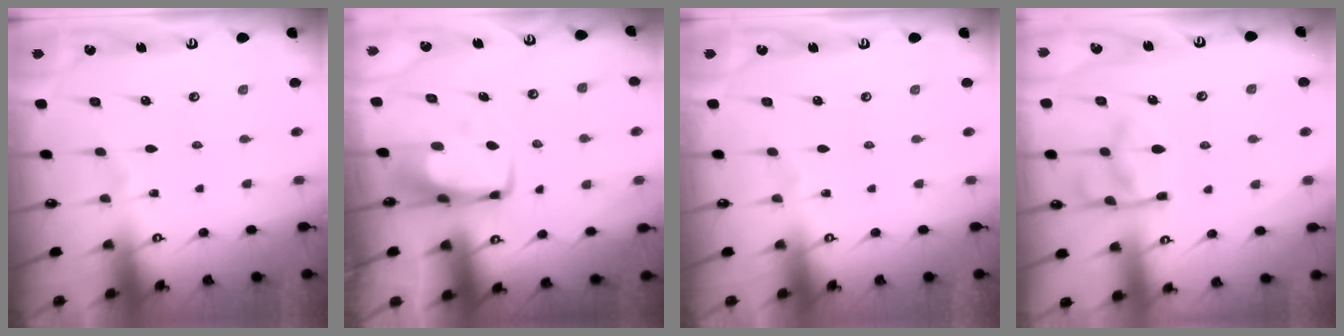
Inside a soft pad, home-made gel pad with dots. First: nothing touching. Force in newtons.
{"total": 3.7, "press": 3.6, "slide": 0.8}
{"total": 0.0}
{"total": 7.9, "press": 7.8, "slide": 1.5}